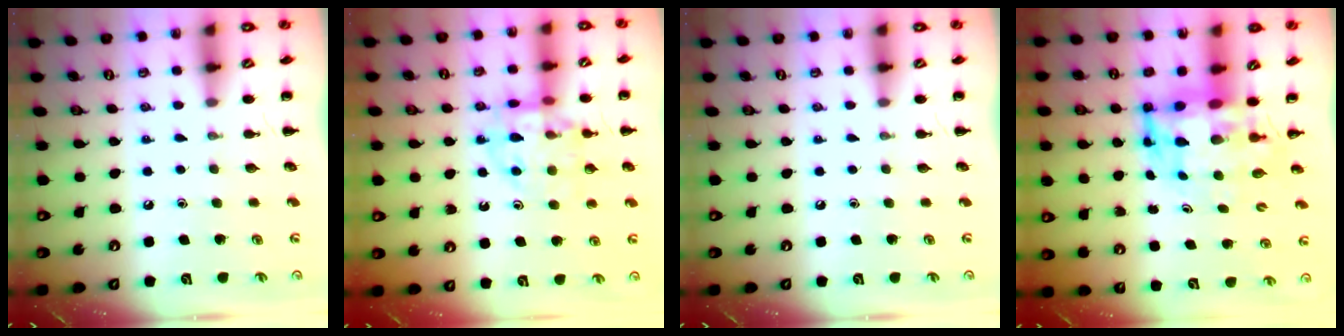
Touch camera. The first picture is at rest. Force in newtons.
{"total": 13.3, "press": 13.2, "slide": 1.8}
{"total": 0.0}
{"total": 7.2, "press": 6.9, "slide": 2.1}